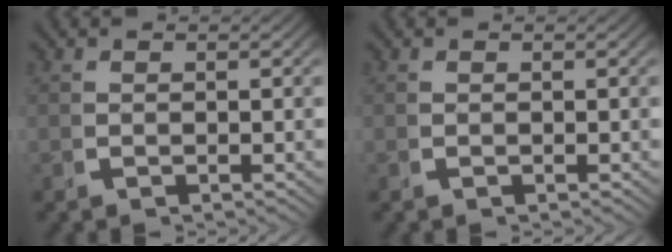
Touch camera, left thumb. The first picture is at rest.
{"total": 0.0}